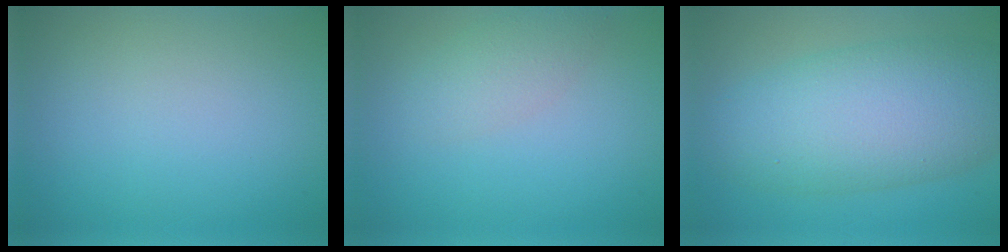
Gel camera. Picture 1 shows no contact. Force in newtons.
{"total": 2.3, "press": 2.3, "slide": 0.1}
{"total": 9.6, "press": 9.6, "slide": 0.3}